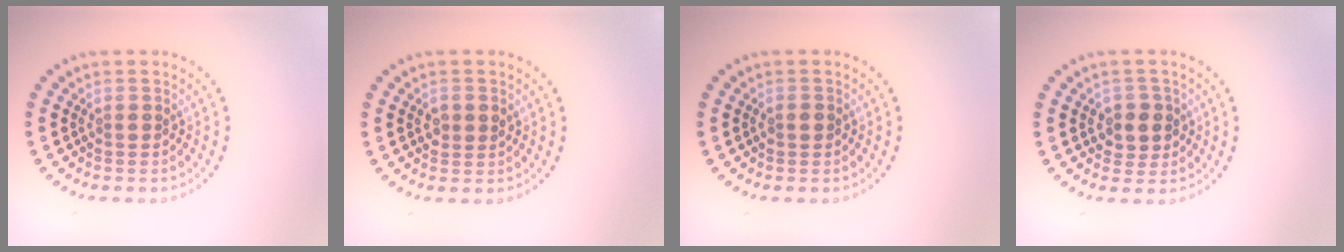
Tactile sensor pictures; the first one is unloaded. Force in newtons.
{"total": 1.5, "press": 1.5, "slide": 0.0}
{"total": 1.1, "press": 1.1, "slide": 0.1}
{"total": 2.4, "press": 2.3, "slide": 0.8}